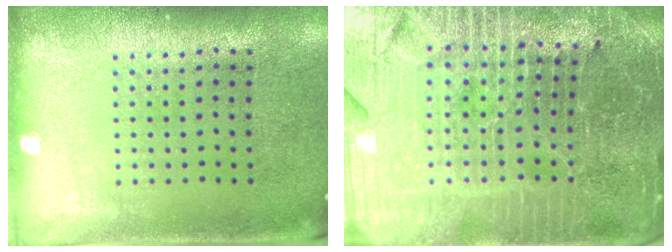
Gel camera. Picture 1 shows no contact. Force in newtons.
{"total": 5.7, "press": 5.3, "slide": 2.1}